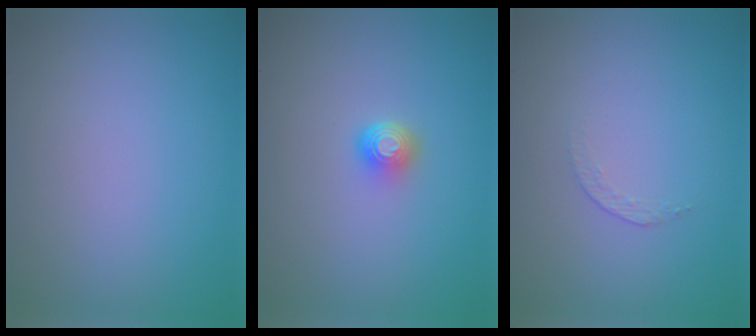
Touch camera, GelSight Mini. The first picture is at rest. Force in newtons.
{"total": 1.6, "press": 1.2, "slide": 1.1}
{"total": 0.7, "press": 0.4, "slide": 0.6}